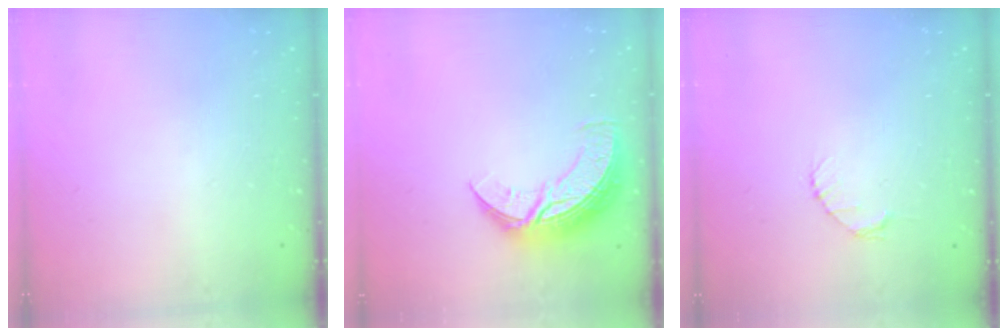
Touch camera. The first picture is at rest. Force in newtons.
{"total": 12.7, "press": 12.6, "slide": 0.6}
{"total": 2.7, "press": 2.7, "slide": 0.4}